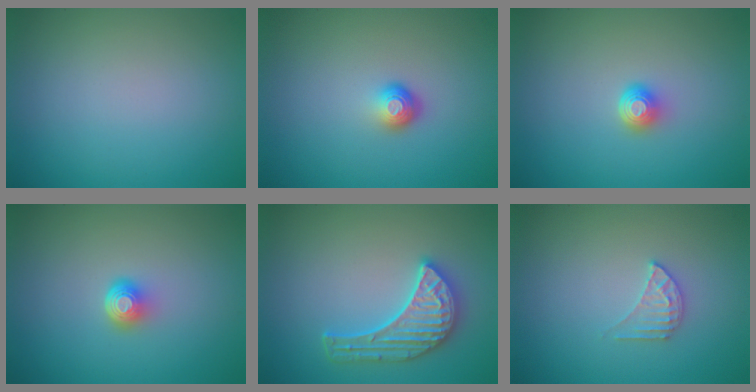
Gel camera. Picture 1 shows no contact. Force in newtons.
{"total": 1.8, "press": 1.1, "slide": 1.4}
{"total": 1.6, "press": 1.2, "slide": 1.0}
{"total": 2.1, "press": 1.4, "slide": 1.6}
{"total": 4.5, "press": 4.1, "slide": 2.0}
{"total": 1.7, "press": 1.7, "slide": 0.1}